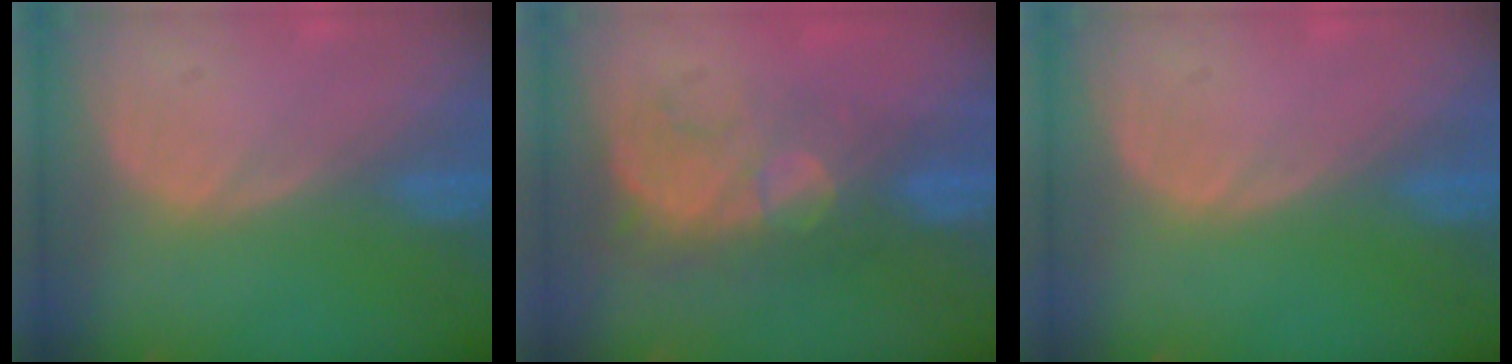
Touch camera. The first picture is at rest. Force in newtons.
{"total": 8.8, "press": 7.6, "slide": 4.5}
{"total": 0.0}